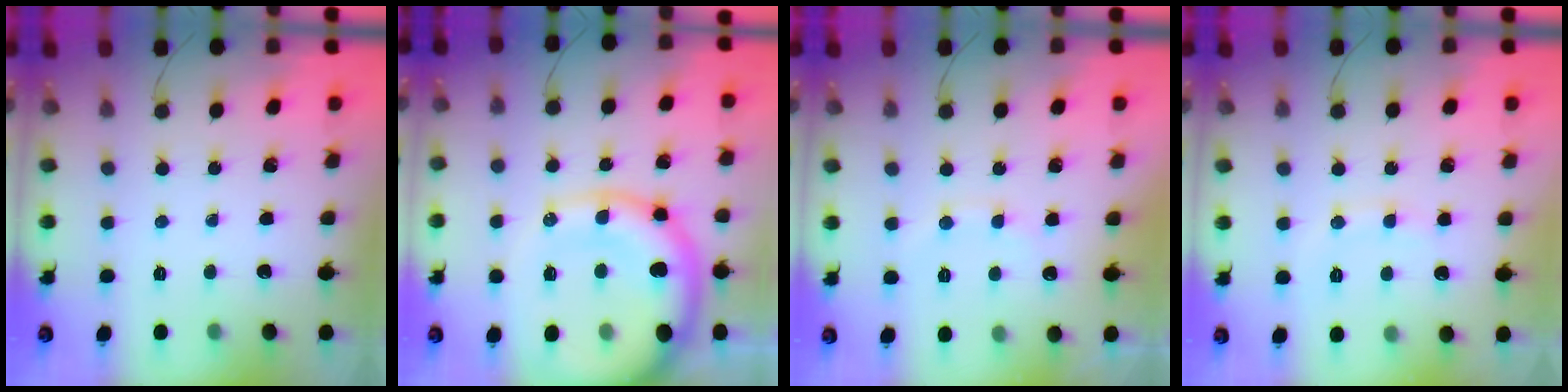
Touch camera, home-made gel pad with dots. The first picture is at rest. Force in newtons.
{"total": 20.3, "press": 20.1, "slide": 3.0}
{"total": 8.7, "press": 8.6, "slide": 1.2}
{"total": 6.4, "press": 6.3, "slide": 1.3}